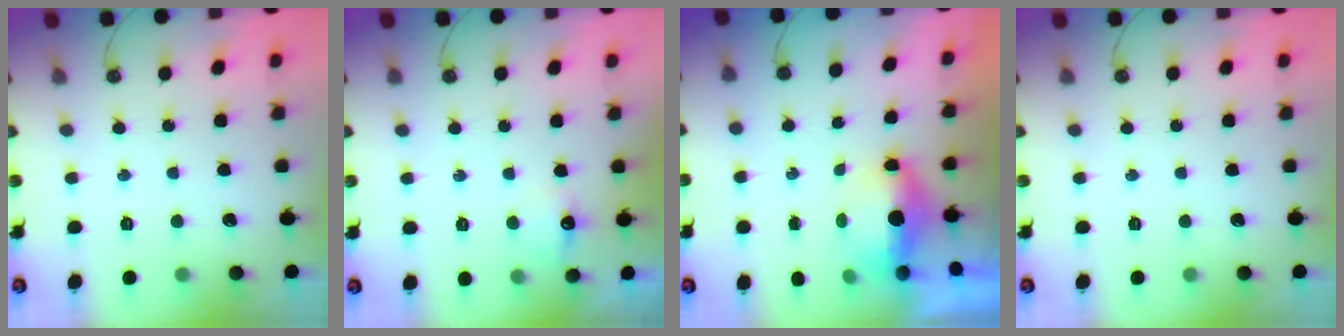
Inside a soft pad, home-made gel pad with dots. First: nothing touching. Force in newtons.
{"total": 5.9, "press": 5.8, "slide": 0.9}
{"total": 5.3, "press": 5.2, "slide": 1.2}
{"total": 0.0}